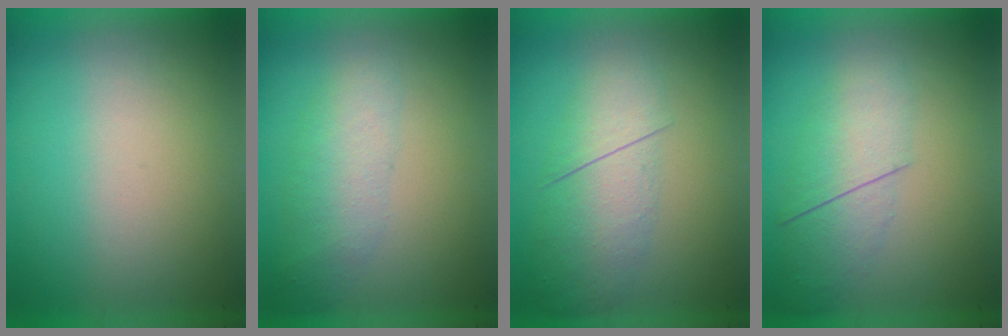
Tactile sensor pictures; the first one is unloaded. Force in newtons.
{"total": 2.3}
{"total": 2.8}
{"total": 2.4}